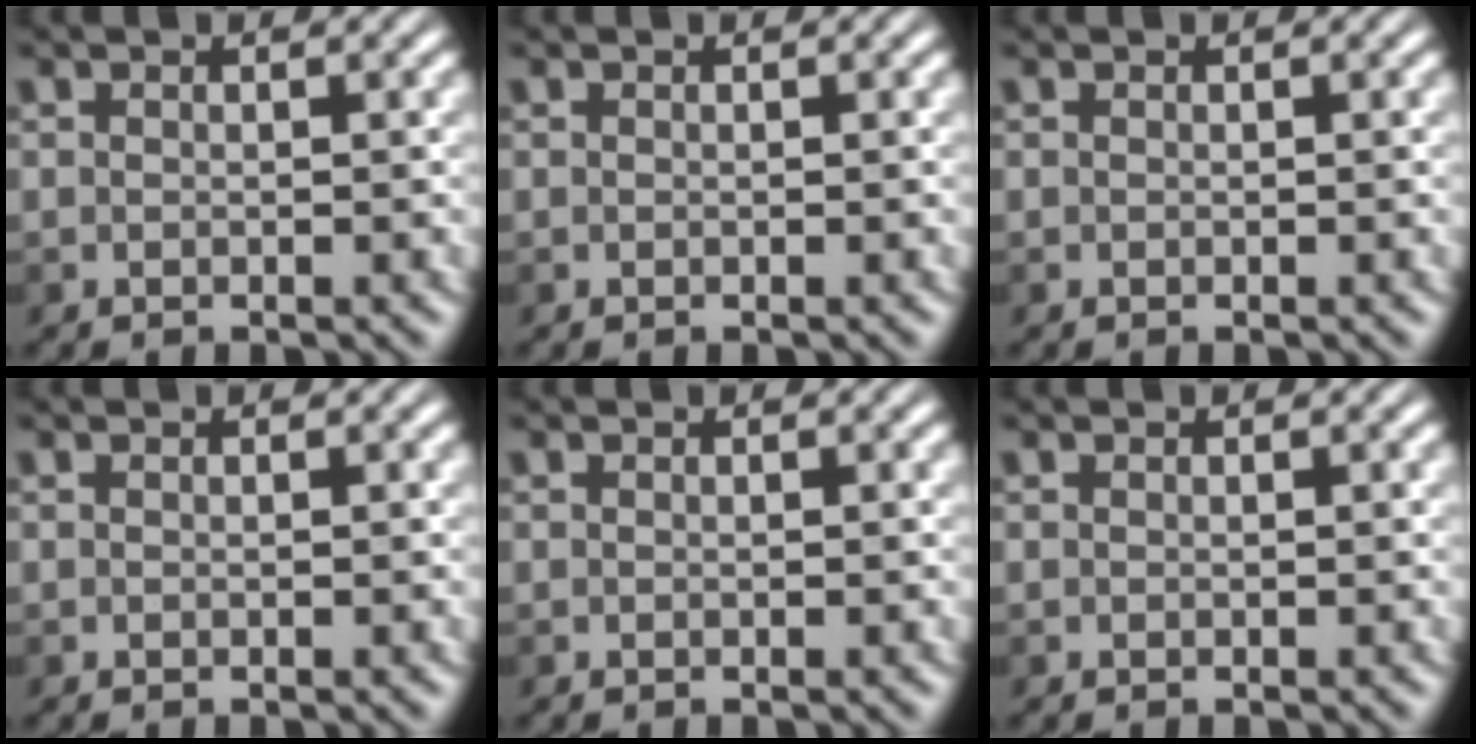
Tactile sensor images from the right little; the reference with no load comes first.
{"total": 0.0}
{"total": 0.0}
{"total": 0.0}
{"total": 0.0}
{"total": 0.0}